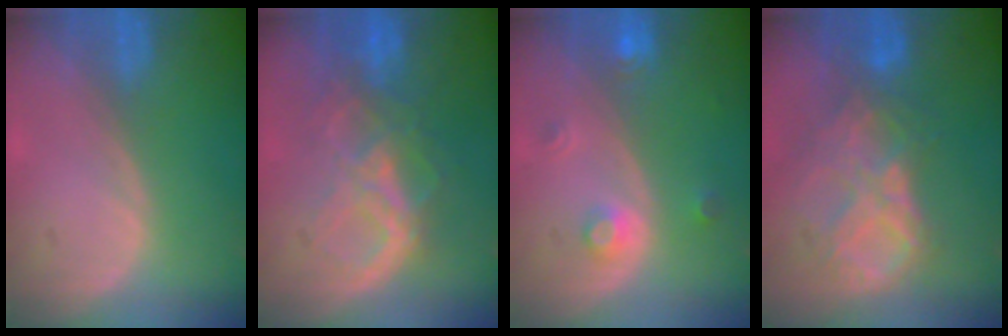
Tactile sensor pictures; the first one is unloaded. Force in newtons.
{"total": 8.3, "press": 7.7, "slide": 3.2}
{"total": 3.1, "press": 2.8, "slide": 1.2}
{"total": 9.1, "press": 7.7, "slide": 4.8}